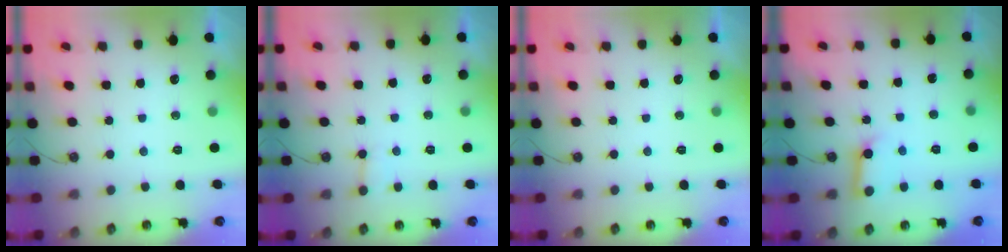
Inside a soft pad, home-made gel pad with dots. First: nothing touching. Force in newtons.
{"total": 6.1, "press": 6.1, "slide": 0.4}
{"total": 0.0}
{"total": 7.9, "press": 7.9, "slide": 0.9}